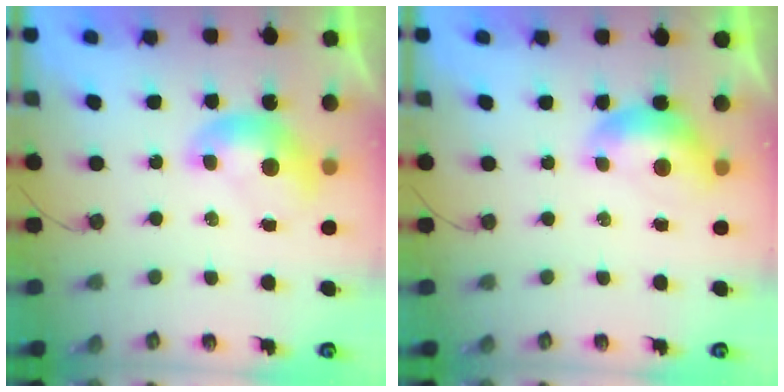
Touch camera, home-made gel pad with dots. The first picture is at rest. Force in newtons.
{"total": 0.9, "press": 0.6, "slide": 0.6}